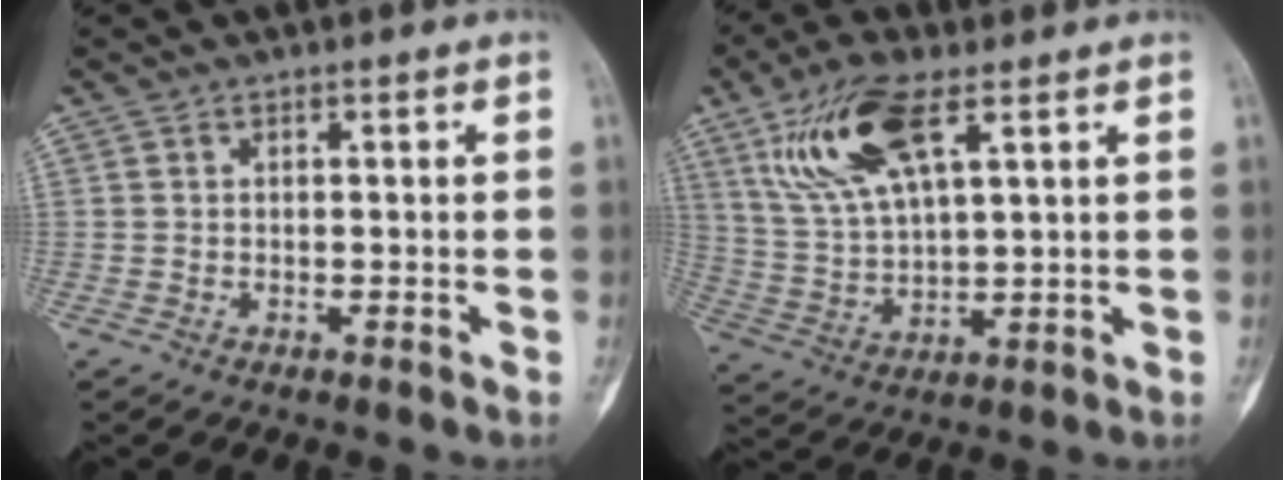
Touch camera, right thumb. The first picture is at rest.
{"total": 14.3, "force": [6.9, 5.2, 11.4], "torque": [-0.228, -0.013, 0.140]}